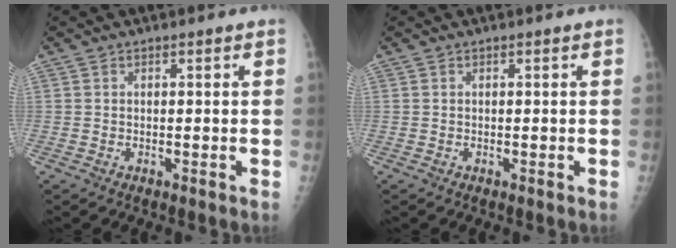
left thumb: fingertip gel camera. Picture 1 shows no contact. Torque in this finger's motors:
{"motor_torque": [0.00, 0.00, -0.05, -0.05, 0.00]}